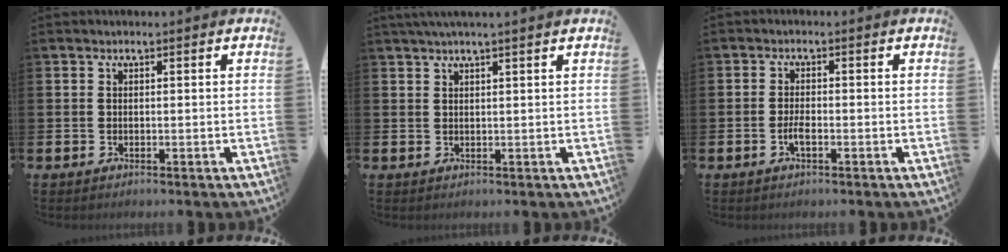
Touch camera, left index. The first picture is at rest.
{"total": 1.8, "force": [1.5, -0.4, 0.9], "torque": [-0.020, 0.001, 0.029]}
{"total": 1.9, "force": [-0.8, 0.6, 1.7], "torque": [-0.039, 0.004, -0.013]}